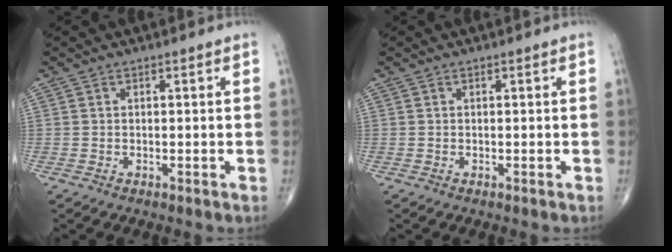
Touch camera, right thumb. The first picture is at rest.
{"total": 0.0}